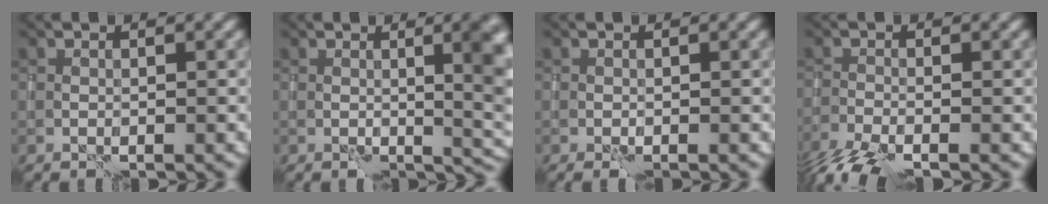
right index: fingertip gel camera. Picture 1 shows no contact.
{"total": 8.6, "force": [0.3, 3.4, 7.9], "torque": [-0.063, 0.007, 0.004]}
{"total": 0.5, "force": [-0.4, 0.2, 0.4], "torque": [-0.011, -0.001, -0.006]}
{"total": 4.9, "force": [-3.8, 1.5, 2.8], "torque": [-0.064, -0.025, -0.080]}